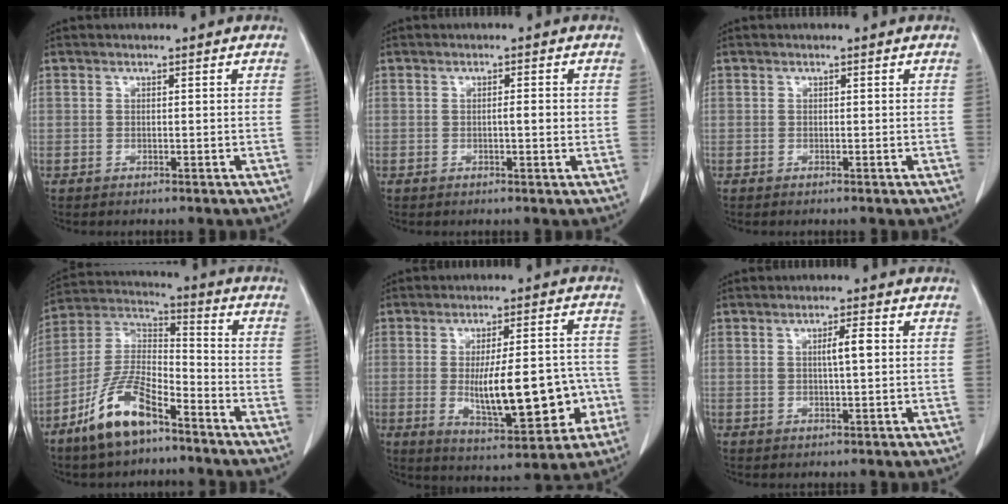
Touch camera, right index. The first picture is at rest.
{"total": 1.9, "force": [0.0, 0.3, 1.9], "torque": [-0.030, 0.002, 0.001]}
{"total": 0.0}
{"total": 12.2, "force": [-7.9, 3.9, 8.5], "torque": [-0.183, 0.001, -0.153]}
{"total": 15.3, "force": [-2.6, 4.6, 14.3], "torque": [-0.217, 0.007, -0.026]}
{"total": 3.1, "force": [0.7, 0.4, 3.0], "torque": [-0.050, 0.002, 0.015]}